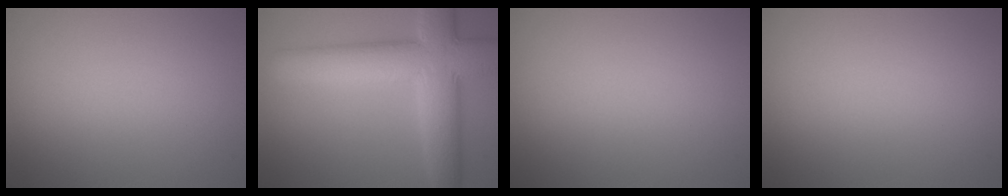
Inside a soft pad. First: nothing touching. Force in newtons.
{"total": 10.0, "press": 10.0, "slide": 0.5}
{"total": 0.0}
{"total": 0.0}